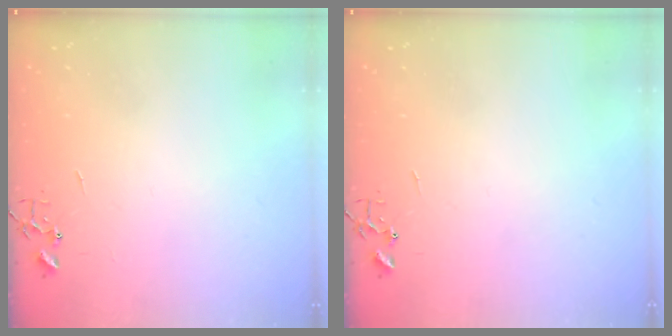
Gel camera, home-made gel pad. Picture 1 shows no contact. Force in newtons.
{"total": 0.0}